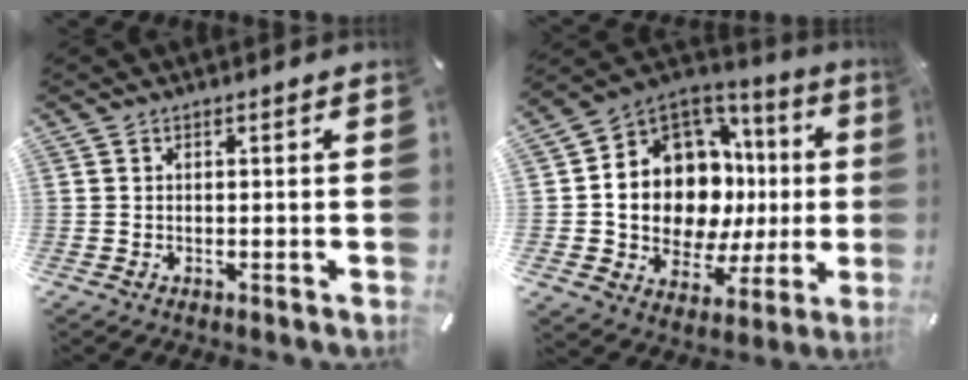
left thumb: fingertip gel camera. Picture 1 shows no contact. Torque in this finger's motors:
{"motor_torque": [1.45, 1.48, 0.51, -0.18, 0.64]}